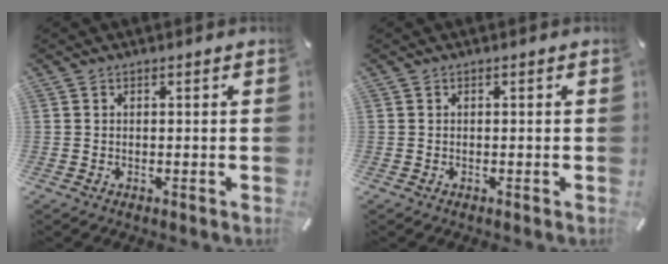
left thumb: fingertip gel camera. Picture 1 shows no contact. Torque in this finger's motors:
{"motor_torque": [0.00, 0.00, -0.02, -0.02, 0.00]}